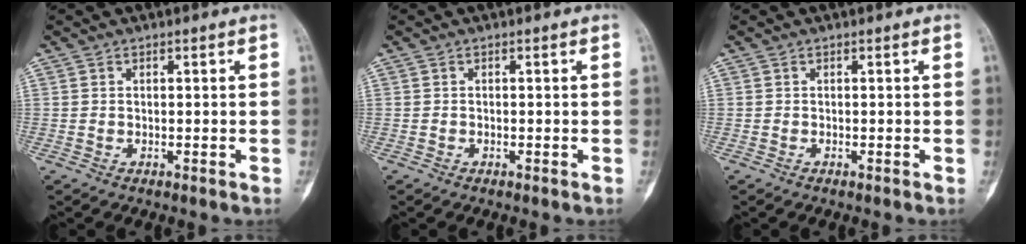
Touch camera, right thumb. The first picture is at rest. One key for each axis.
{"total": 0.0}
{"total": 0.0}